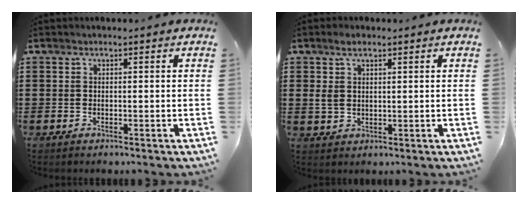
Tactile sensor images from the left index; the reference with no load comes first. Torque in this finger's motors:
{"motor_torque": [0.17, 0.20, 0.12, 0.09]}